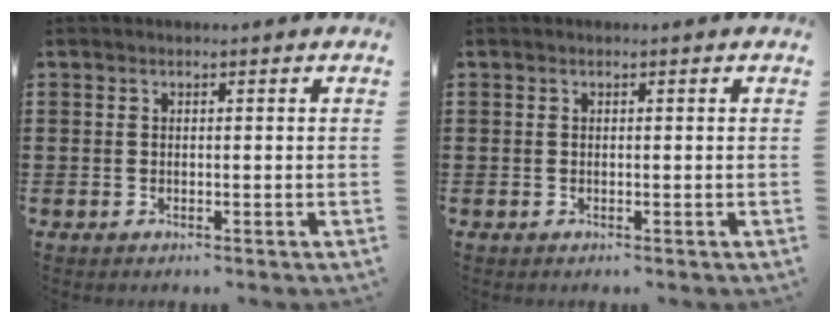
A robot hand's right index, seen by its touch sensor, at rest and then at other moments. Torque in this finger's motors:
{"motor_torque": [0.00, 0.00, 0.00, 0.00]}